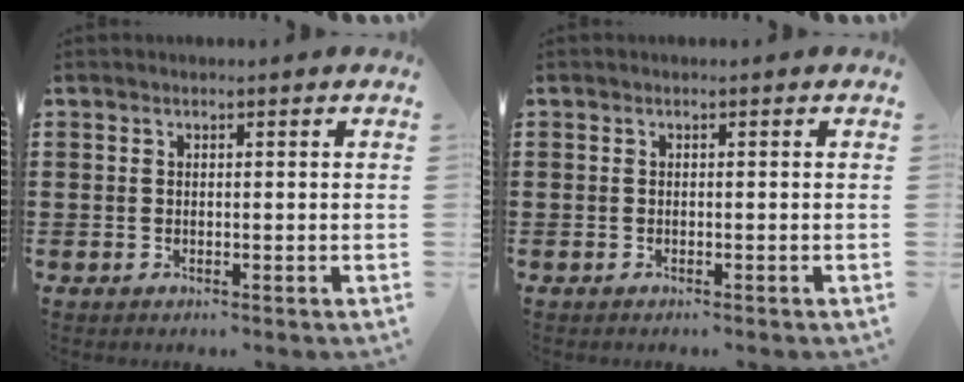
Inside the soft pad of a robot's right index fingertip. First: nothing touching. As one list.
[{"total": 0.0}]